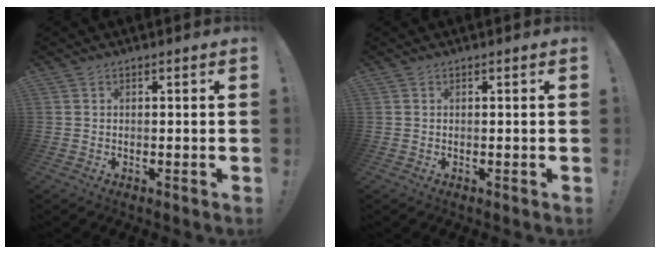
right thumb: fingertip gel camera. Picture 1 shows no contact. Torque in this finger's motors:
{"motor_torque": [0.22, -0.44, 0.01, 0.06, 0.00]}